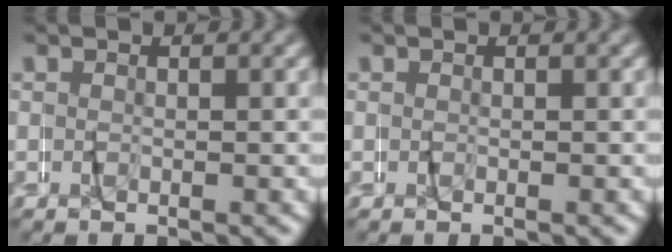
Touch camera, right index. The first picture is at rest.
{"total": 0.0}